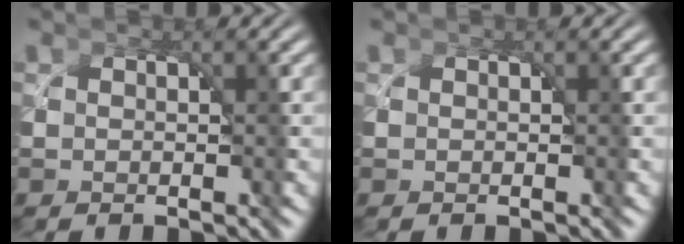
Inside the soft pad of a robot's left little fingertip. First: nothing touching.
{"total": 0.0}